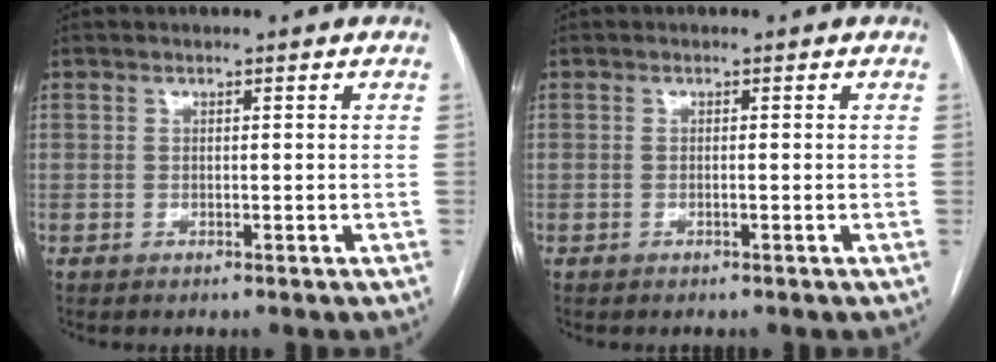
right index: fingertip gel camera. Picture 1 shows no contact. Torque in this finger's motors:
{"motor_torque": [-0.24, 0.07, -0.01, 0.00]}